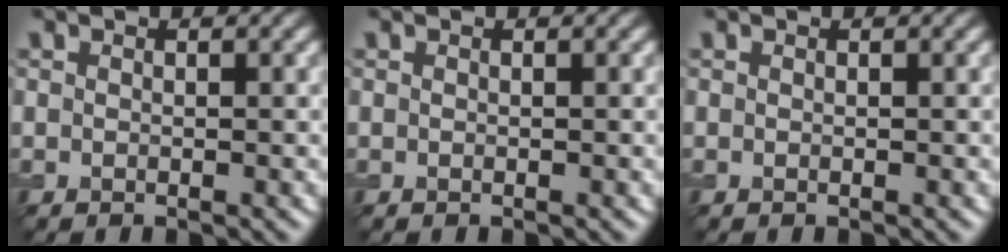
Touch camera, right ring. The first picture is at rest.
{"total": 0.0}
{"total": 0.0}